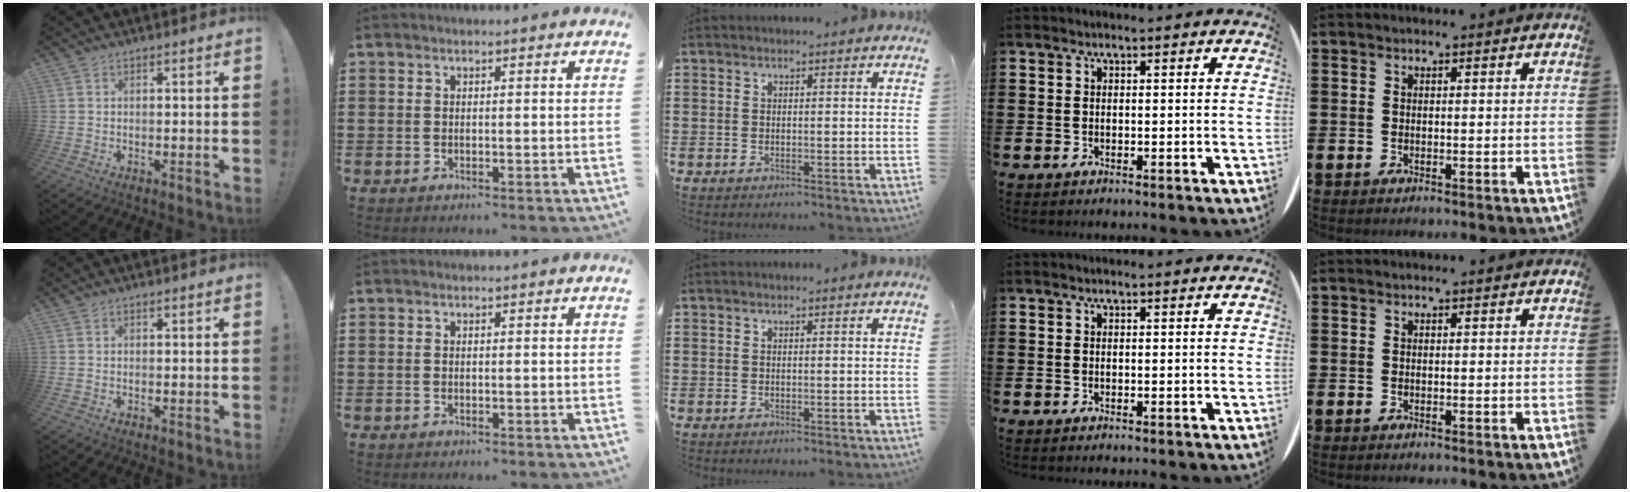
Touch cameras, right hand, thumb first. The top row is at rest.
{}